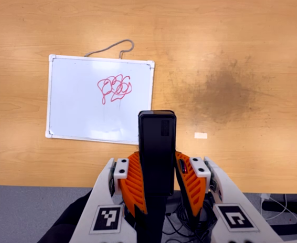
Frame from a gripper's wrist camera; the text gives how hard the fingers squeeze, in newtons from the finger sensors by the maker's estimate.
{"total": 4.9, "left": 3.5, "right": 6.2}